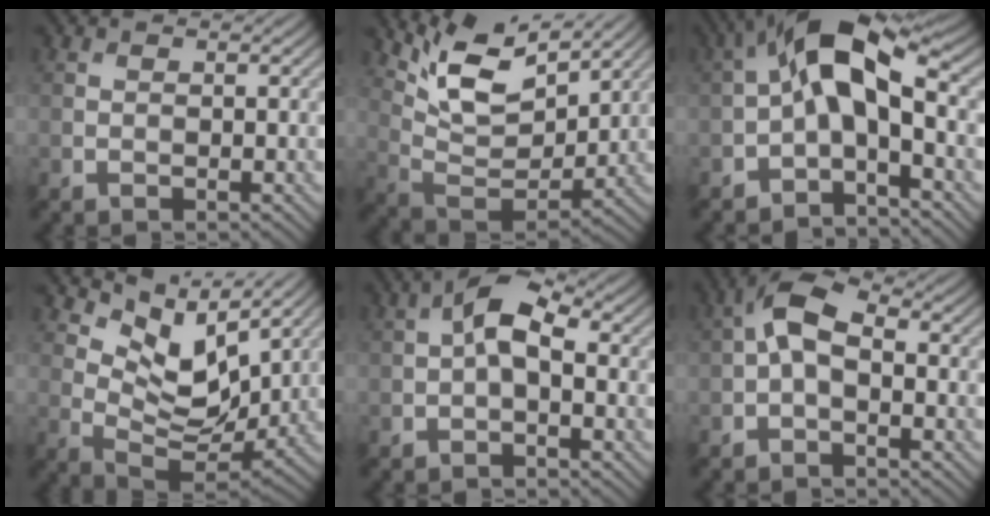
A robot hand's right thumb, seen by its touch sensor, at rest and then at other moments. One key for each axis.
{"total": 10.6, "fx": 7.3, "fy": 3.9, "fz": 6.6, "tx": -0.157, "ty": -0.004, "tz": 0.135}
{"total": 9.6, "fx": -0.4, "fy": 4.4, "fz": 8.5, "tx": -0.160, "ty": 0.027, "tz": -0.023}
{"total": 9.2, "fx": 5.8, "fy": 4.4, "fz": 5.5, "tx": -0.115, "ty": -0.005, "tz": 0.111}
{"total": 4.0, "fx": 0.1, "fy": 2.0, "fz": 3.5, "tx": -0.068, "ty": 0.013, "tz": -0.007}
{"total": 5.4, "fx": 0.0, "fy": 2.9, "fz": 4.5, "tx": -0.096, "ty": 0.017, "tz": -0.011}